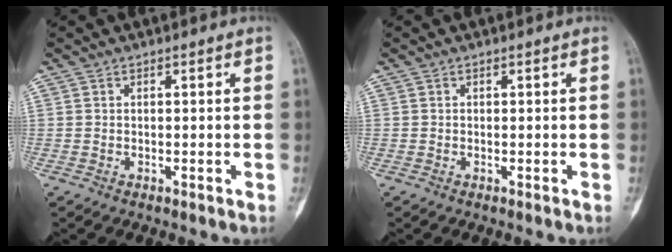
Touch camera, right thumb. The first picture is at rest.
{"total": 0.0}